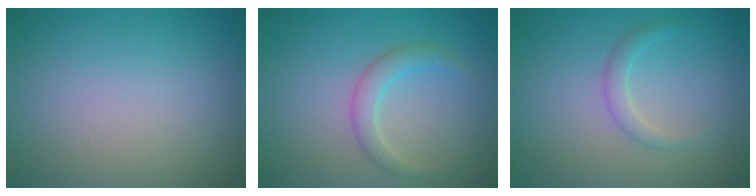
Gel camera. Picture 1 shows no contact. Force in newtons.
{"total": 2.3, "press": 2.2, "slide": 0.3}
{"total": 1.5, "press": 1.5, "slide": 0.0}